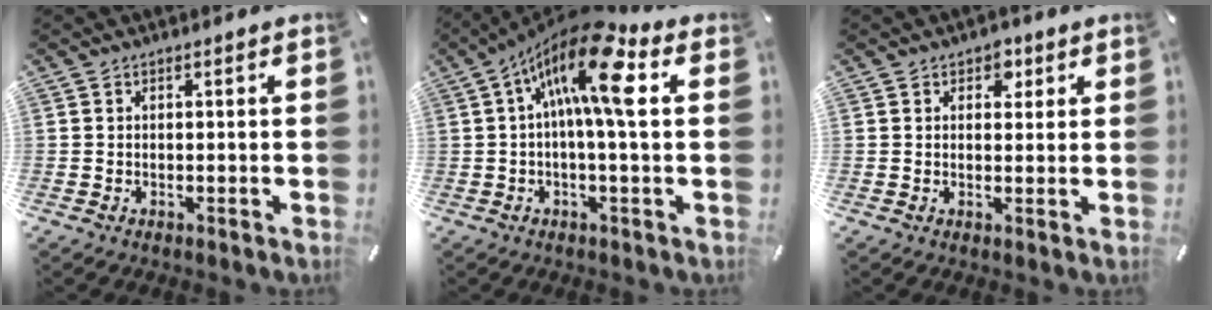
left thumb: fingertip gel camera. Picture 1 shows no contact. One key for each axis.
{"total": 15.4, "fx": 3.7, "fy": 4.5, "fz": 14.3, "tx": -0.260, "ty": -0.013, "tz": 0.057}
{"total": 3.5, "fx": 1.9, "fy": 2.6, "fz": 1.5, "tx": -0.002, "ty": -0.004, "tz": 0.027}